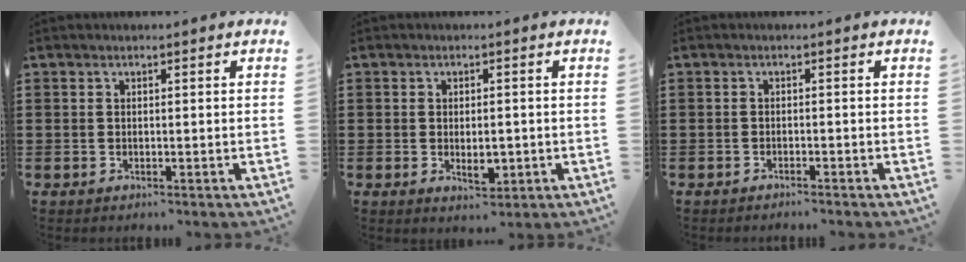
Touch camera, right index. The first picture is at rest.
{"total": 3.4, "force": [-0.6, 1.6, 2.9], "torque": [-0.045, 0.000, -0.012]}
{"total": 1.0, "force": [-1.0, -0.1, 0.1], "torque": [-0.005, 0.000, -0.020]}